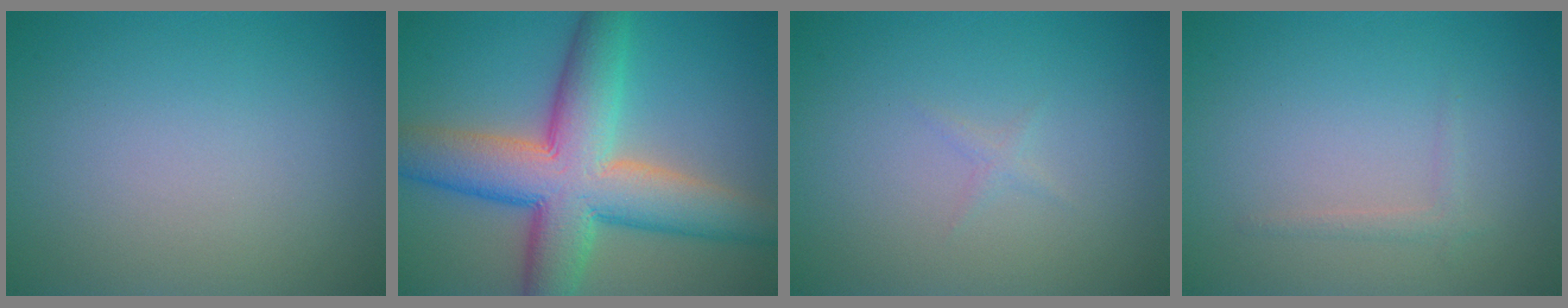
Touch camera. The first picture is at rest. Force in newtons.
{"total": 11.2, "press": 11.2, "slide": 0.2}
{"total": 0.6, "press": 0.6, "slide": 0.0}
{"total": 0.9, "press": 0.9, "slide": 0.0}